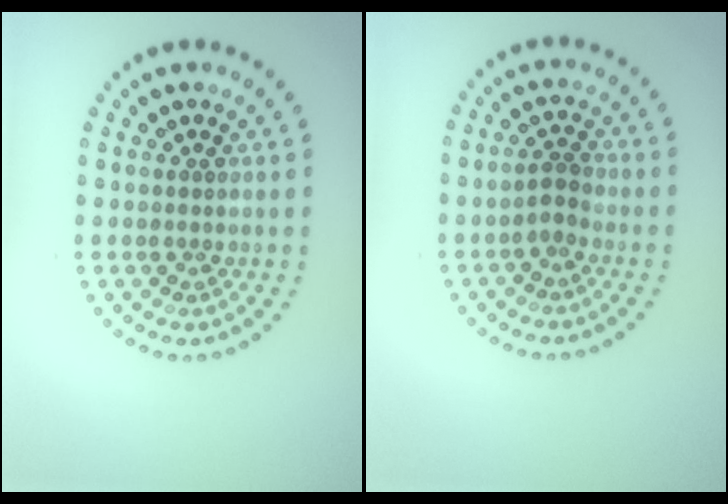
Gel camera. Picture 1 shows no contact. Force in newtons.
{"total": 1.5, "press": 1.4, "slide": 0.5}